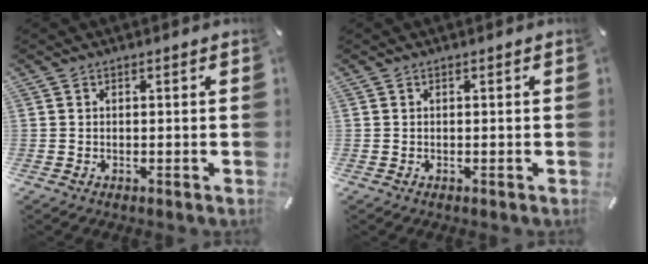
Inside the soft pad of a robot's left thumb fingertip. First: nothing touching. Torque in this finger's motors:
{"motor_torque": [-0.02, 0.02, -0.03, 0.03, 0.00]}